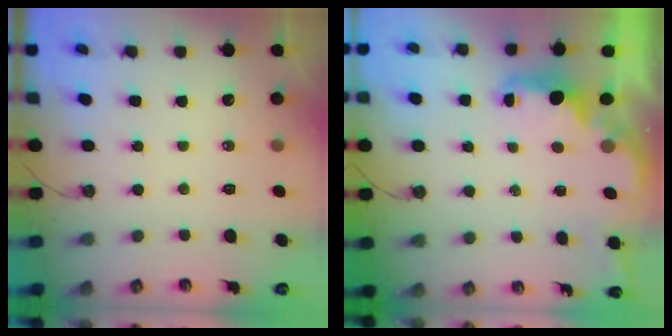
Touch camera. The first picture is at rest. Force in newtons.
{"total": 2.2, "press": 2.1, "slide": 0.8}